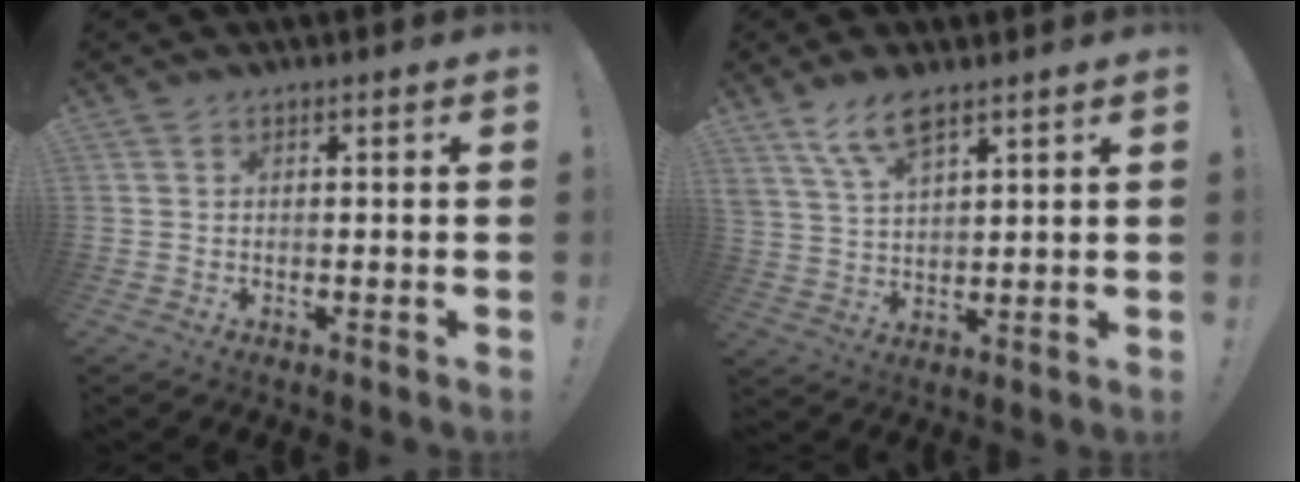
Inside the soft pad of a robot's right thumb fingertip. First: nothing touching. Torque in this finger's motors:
{"motor_torque": [0.06, 0.08, 0.27, 0.23, 0.01]}